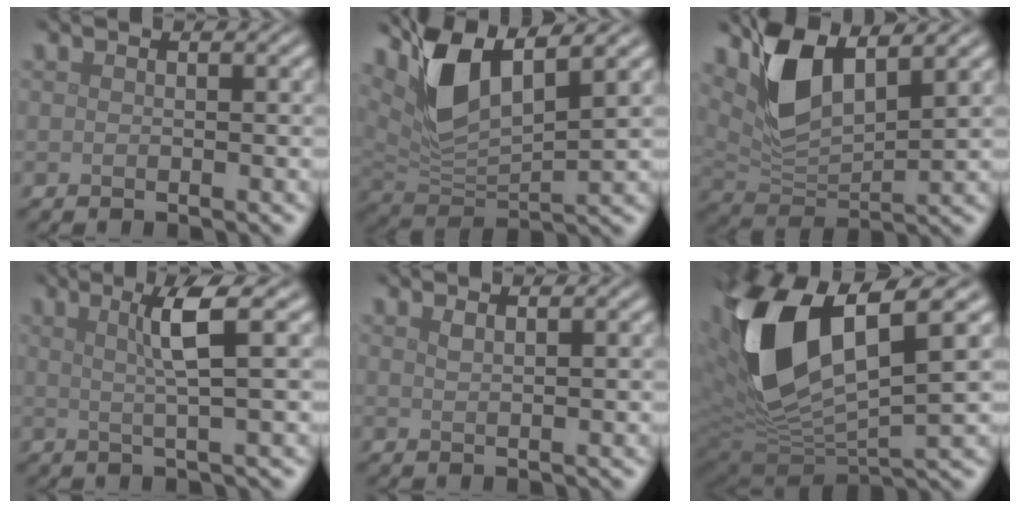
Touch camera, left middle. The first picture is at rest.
{"total": 6.5, "force": [3.6, 2.4, 4.9], "torque": [-0.108, -0.003, 0.068]}
{"total": 6.1, "force": [3.3, 2.7, 4.4], "torque": [-0.096, -0.006, 0.064]}
{"total": 3.6, "force": [1.0, 0.3, 3.5], "torque": [-0.060, 0.006, 0.017]}
{"total": 0.8, "force": [0.6, 0.2, 0.5], "torque": [-0.006, 0.002, 0.010]}
{"total": 13.8, "force": [3.0, 6.3, 11.9], "torque": [-0.257, -0.016, 0.065]}